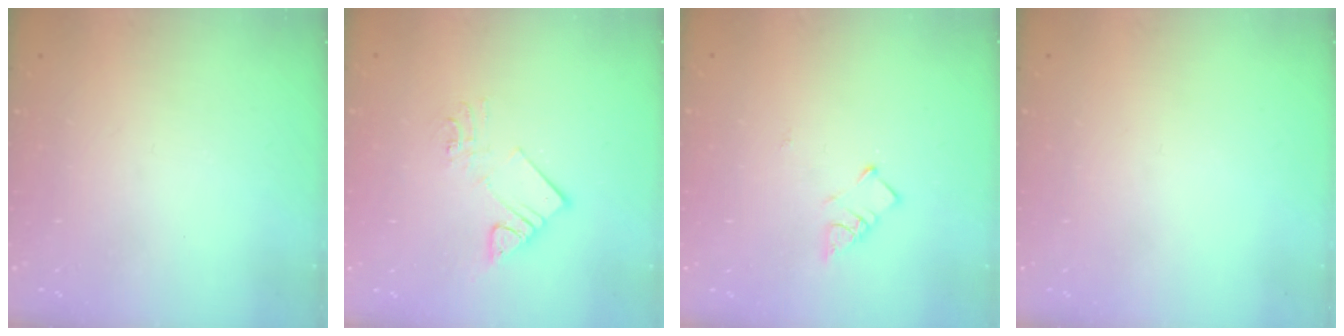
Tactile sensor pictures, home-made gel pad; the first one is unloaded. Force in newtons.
{"total": 9.1, "press": 9.1, "slide": 0.5}
{"total": 3.7, "press": 3.7, "slide": 0.4}
{"total": 0.0}